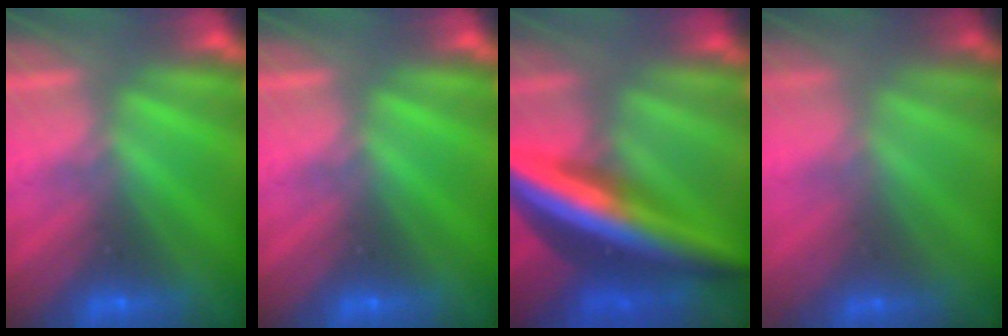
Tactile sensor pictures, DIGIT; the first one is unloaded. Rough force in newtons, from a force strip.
{"total": 0.0}
{"total": 5.6}
{"total": 1.6}